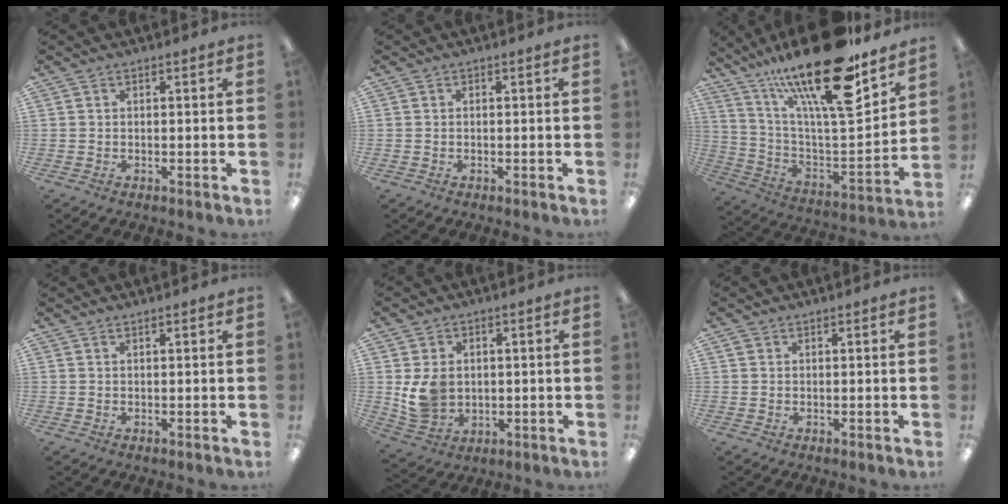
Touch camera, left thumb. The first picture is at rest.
{"total": 0.0}
{"total": 27.1, "force": [18.8, 7.3, 18.0], "torque": [-0.303, -0.121, 0.312]}
{"total": 0.6, "force": [0.6, 0.0, 0.2], "torque": [-0.005, 0.000, 0.010]}
{"total": 8.2, "force": [0.8, 6.9, 4.4], "torque": [-0.092, 0.009, 0.019]}
{"total": 0.9, "force": [0.6, 0.6, 0.3], "torque": [-0.008, 0.002, 0.012]}